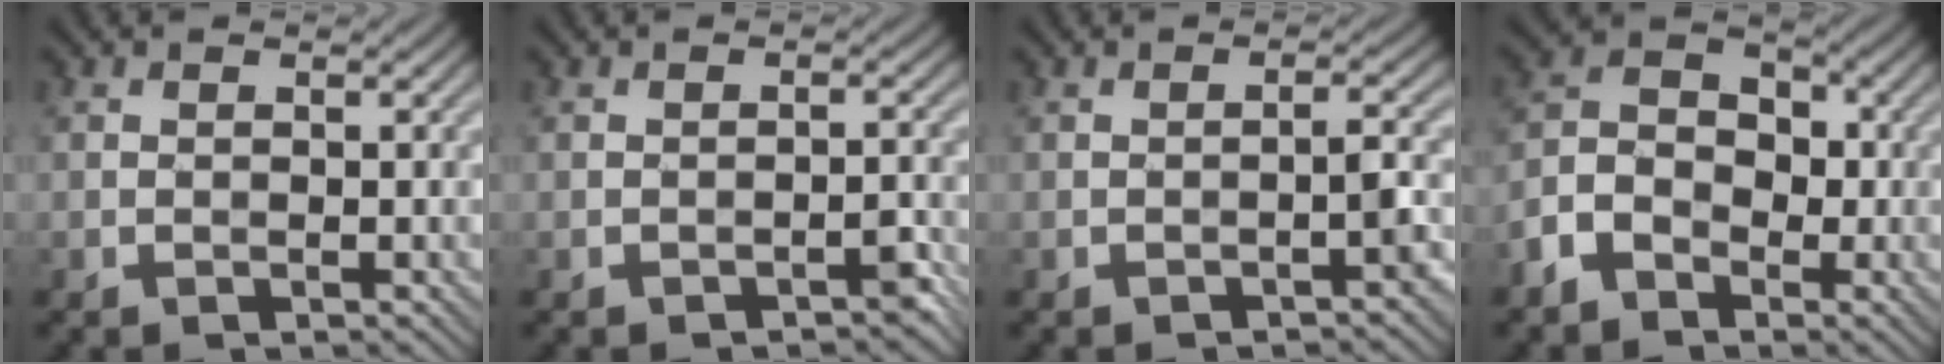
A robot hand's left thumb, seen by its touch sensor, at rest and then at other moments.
{"total": 1.8, "force": [-1.4, 0.4, 1.0], "torque": [-0.011, 0.007, -0.018]}
{"total": 2.3, "force": [-1.3, 0.2, 1.8], "torque": [-0.028, 0.014, -0.025]}
{"total": 6.4, "force": [-3.4, 4.4, 3.2], "torque": [-0.068, 0.004, -0.081]}